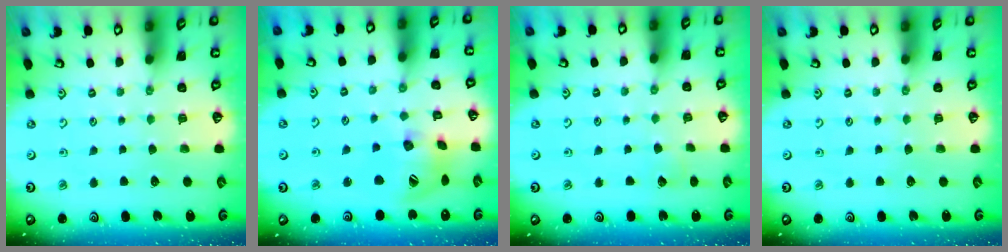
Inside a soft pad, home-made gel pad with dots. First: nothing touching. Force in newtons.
{"total": 14.8, "press": 14.7, "slide": 1.8}
{"total": 2.9, "press": 2.9, "slide": 0.2}
{"total": 0.0}